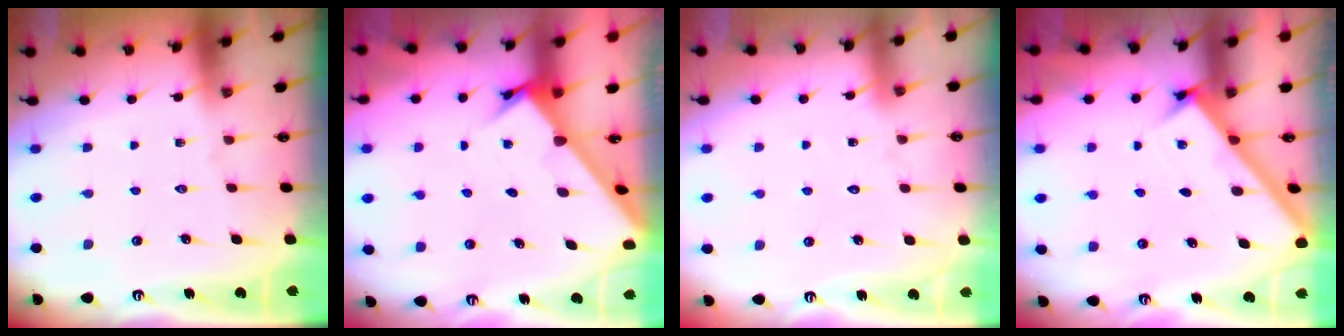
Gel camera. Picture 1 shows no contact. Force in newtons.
{"total": 2.5, "press": 2.5, "slide": 0.3}
{"total": 4.8, "press": 4.8, "slide": 0.5}
{"total": 2.7, "press": 2.7, "slide": 0.3}